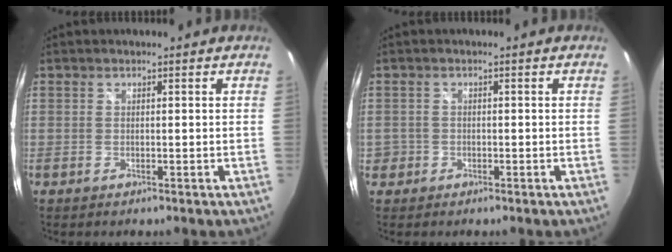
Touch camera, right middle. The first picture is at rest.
{"total": 2.4, "force": [-0.8, 2.2, 0.3], "torque": [-0.010, 0.000, -0.013]}